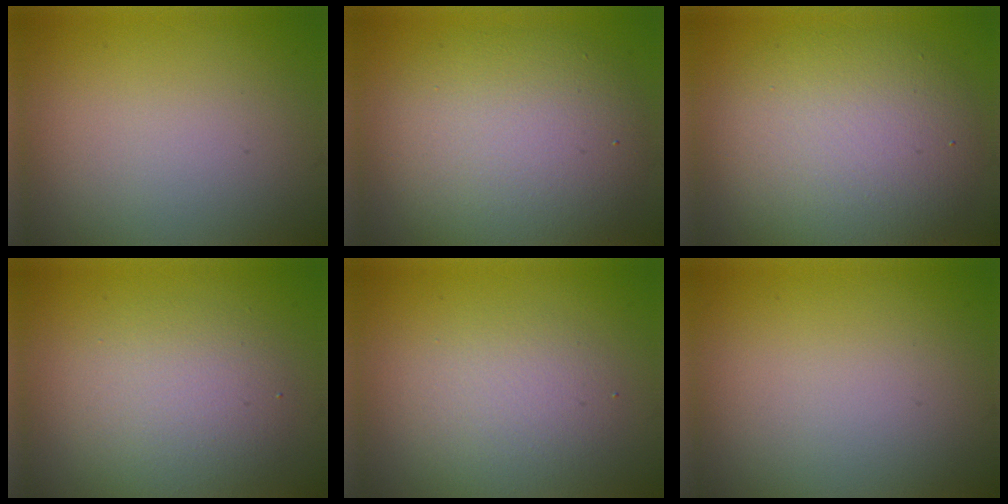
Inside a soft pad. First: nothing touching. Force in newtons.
{"total": 8.1, "press": 8.1, "slide": 0.5}
{"total": 8.0, "press": 8.0, "slide": 0.2}
{"total": 3.9, "press": 3.9, "slide": 0.2}
{"total": 3.0, "press": 3.0, "slide": 0.2}
{"total": 0.0}